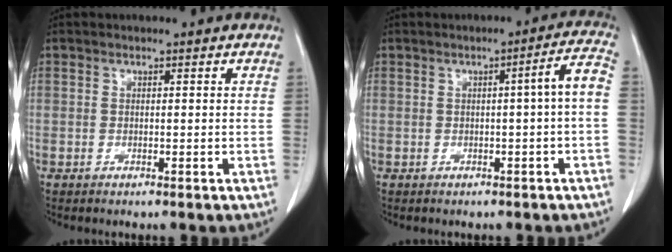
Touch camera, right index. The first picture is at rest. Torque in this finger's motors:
{"motor_torque": [0.54, -0.08, 0.16, 0.05]}